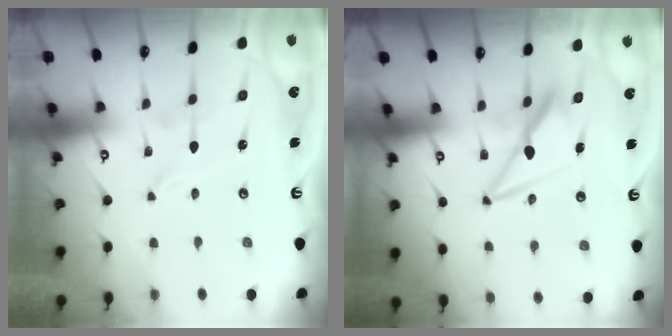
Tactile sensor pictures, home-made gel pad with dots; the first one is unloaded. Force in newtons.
{"total": 7.9, "press": 7.8, "slide": 1.1}